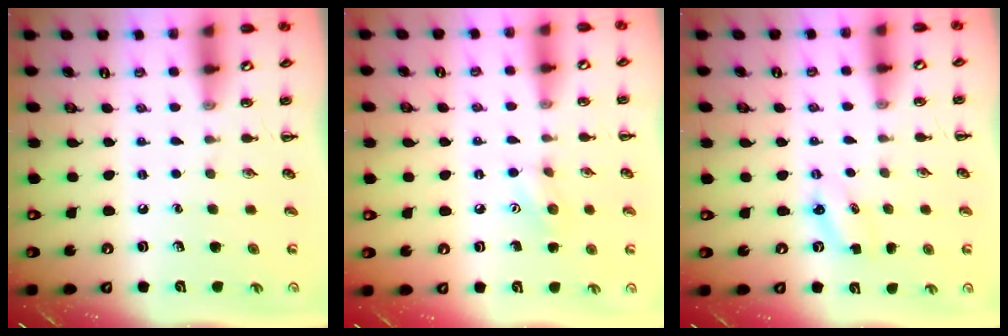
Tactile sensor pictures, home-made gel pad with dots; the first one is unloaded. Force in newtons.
{"total": 7.3, "press": 7.1, "slide": 1.6}
{"total": 2.9, "press": 2.8, "slide": 0.7}